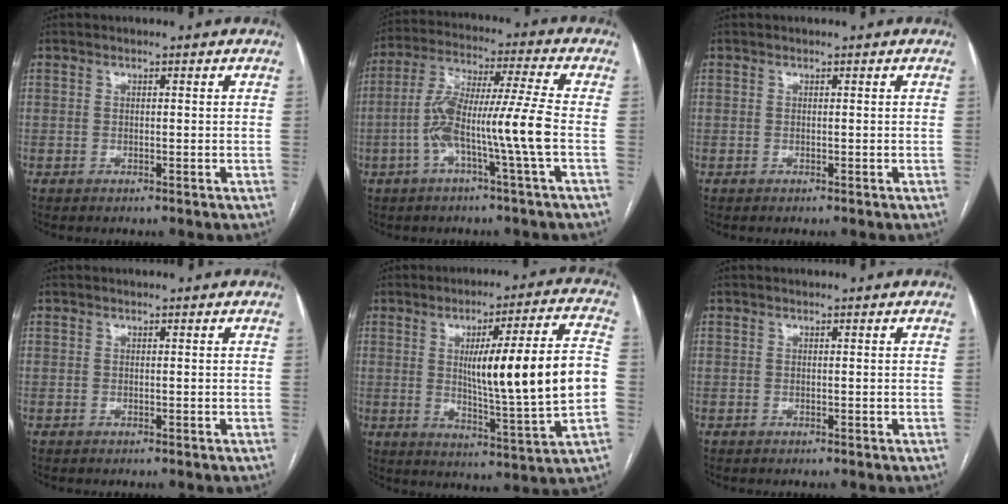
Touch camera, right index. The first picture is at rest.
{"total": 11.0, "force": [-2.9, -0.6, 10.6], "torque": [-0.204, 0.017, -0.058]}
{"total": 0.0}
{"total": 0.0}
{"total": 17.9, "force": [0.4, 0.3, 17.9], "torque": [-0.271, -0.001, 0.006]}
{"total": 0.0}